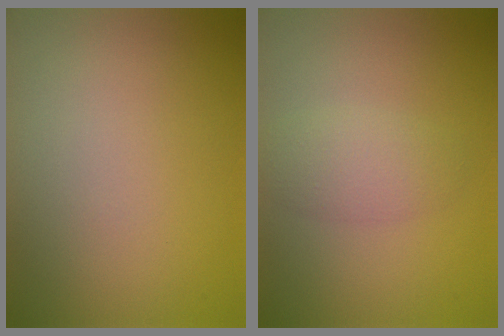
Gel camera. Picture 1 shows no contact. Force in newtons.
{"total": 2.5, "press": 2.5, "slide": 0.0}